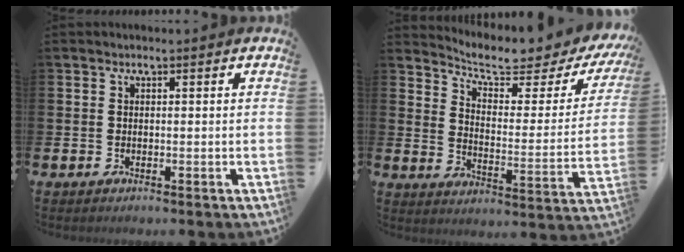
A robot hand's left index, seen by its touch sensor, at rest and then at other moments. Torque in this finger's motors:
{"motor_torque": [-0.03, -0.39, 0.17, 0.05]}